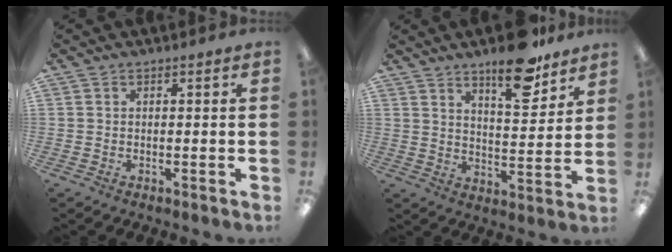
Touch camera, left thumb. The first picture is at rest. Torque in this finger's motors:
{"motor_torque": [0.52, -0.09, 0.65, -0.78, 0.04]}